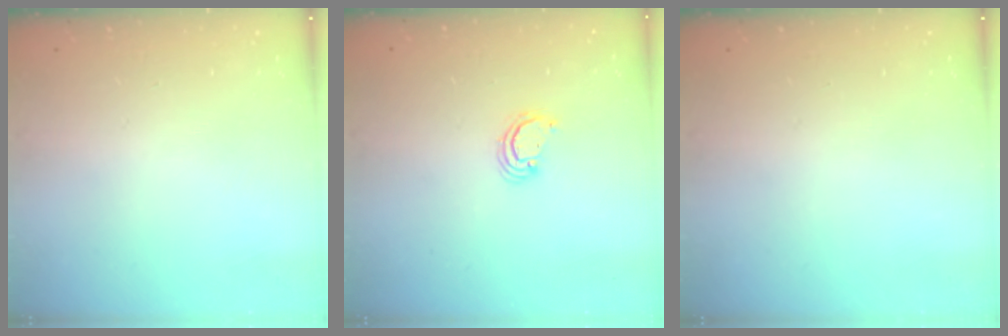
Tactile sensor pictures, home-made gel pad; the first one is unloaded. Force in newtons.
{"total": 2.4, "press": 2.4, "slide": 0.3}
{"total": 0.0}